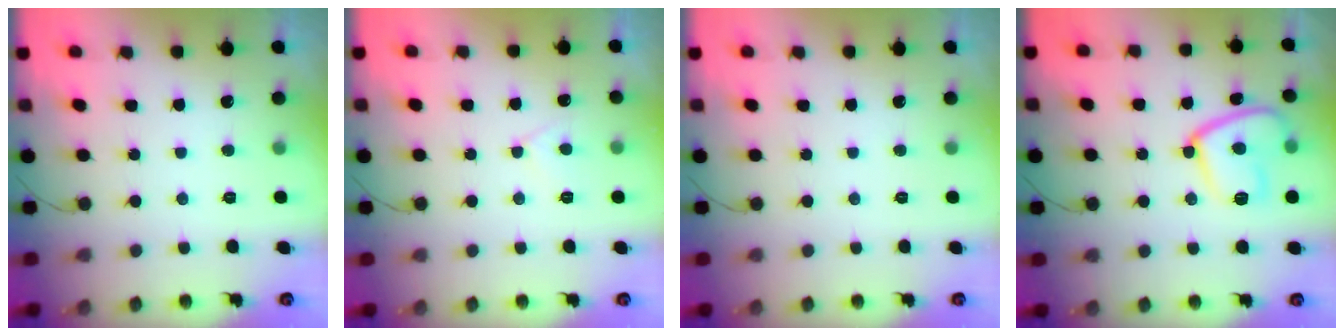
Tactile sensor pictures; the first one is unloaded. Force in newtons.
{"total": 4.1, "press": 4.0, "slide": 0.5}
{"total": 0.0}
{"total": 12.7, "press": 12.6, "slide": 0.8}